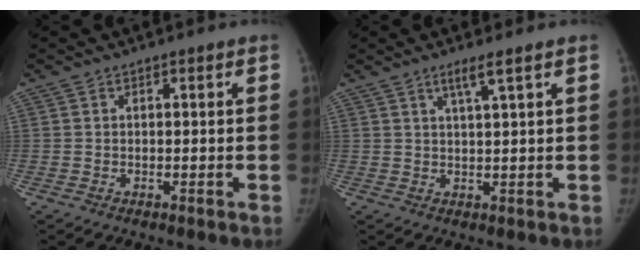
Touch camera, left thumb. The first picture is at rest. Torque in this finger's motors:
{"motor_torque": [-0.09, -0.25, 0.58, -0.16, -0.04]}